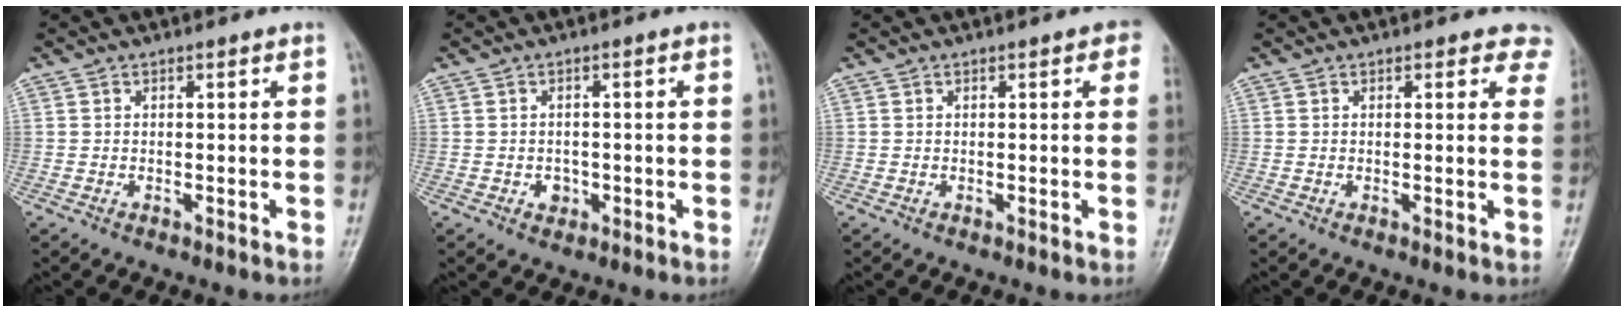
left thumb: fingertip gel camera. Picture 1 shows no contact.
{"total": 2.3, "force": [-0.8, 1.9, 1.0], "torque": [-0.003, 0.005, -0.009]}
{"total": 2.4, "force": [1.0, 1.0, 2.0], "torque": [-0.008, 0.002, 0.004]}
{"total": 4.1, "force": [3.1, 2.1, 1.6], "torque": [0.017, -0.010, 0.016]}